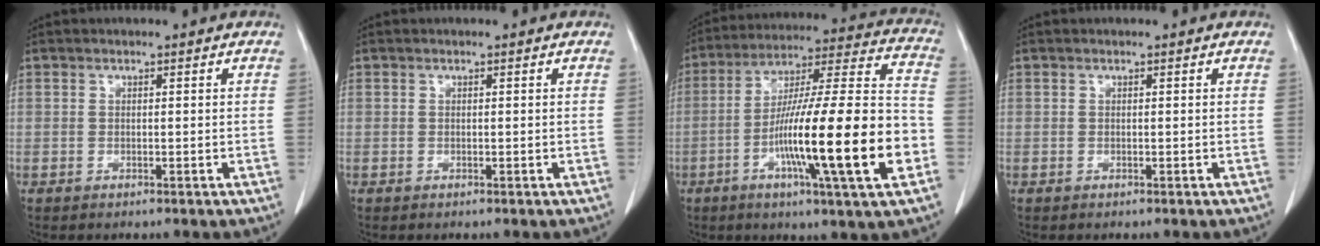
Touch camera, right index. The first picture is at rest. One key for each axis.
{"total": 0.0}
{"total": 23.3, "fx": -6.8, "fy": 0.8, "fz": 22.2, "tx": -0.347, "ty": -0.010, "tz": -0.113}
{"total": 0.0}